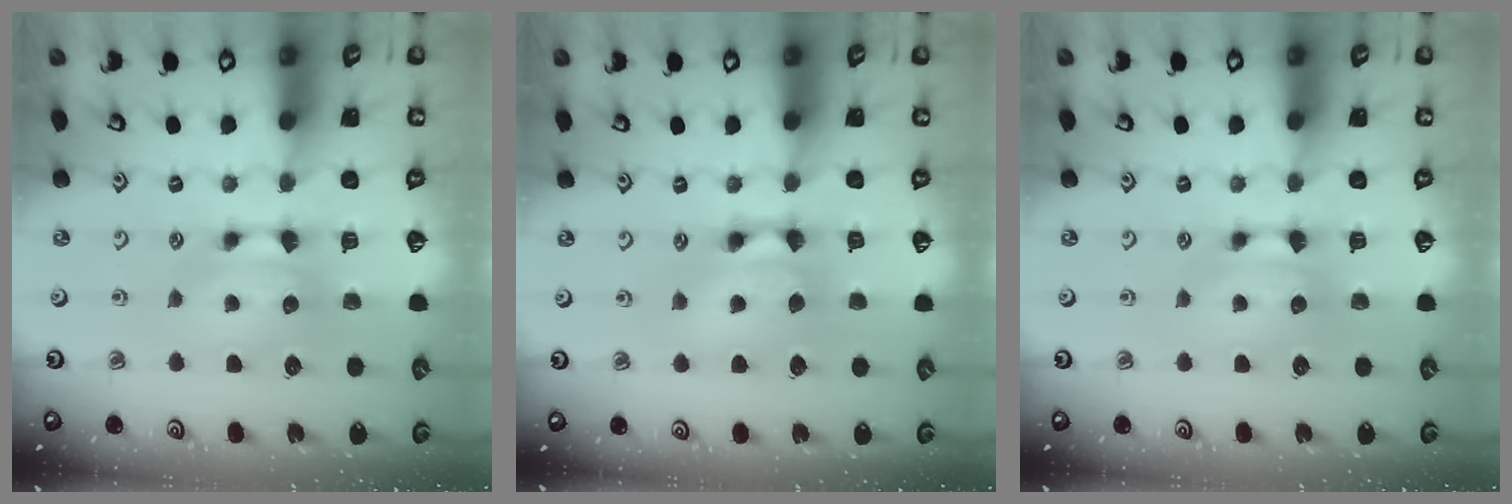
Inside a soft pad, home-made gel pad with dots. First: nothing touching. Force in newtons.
{"total": 2.6, "press": 2.6, "slide": 0.2}
{"total": 0.0}